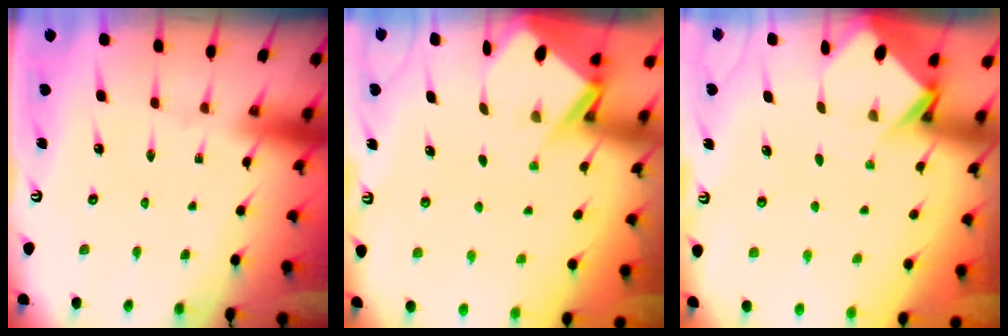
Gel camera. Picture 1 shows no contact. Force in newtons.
{"total": 4.7, "press": 4.7, "slide": 0.3}
{"total": 3.8, "press": 3.8, "slide": 0.1}